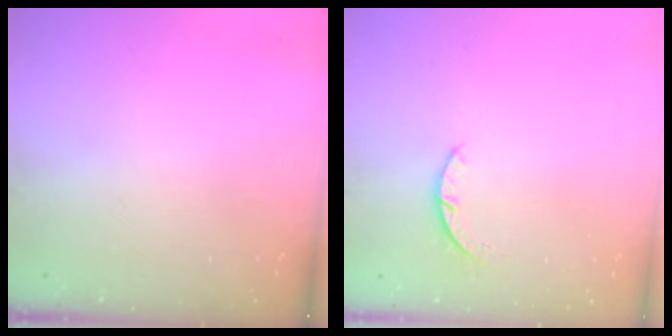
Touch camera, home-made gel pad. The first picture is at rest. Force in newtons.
{"total": 2.4, "press": 2.4, "slide": 0.3}